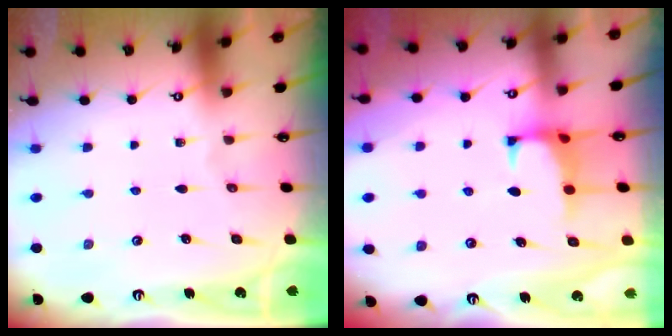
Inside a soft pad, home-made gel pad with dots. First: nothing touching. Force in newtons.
{"total": 1.4, "press": 1.3, "slide": 0.5}